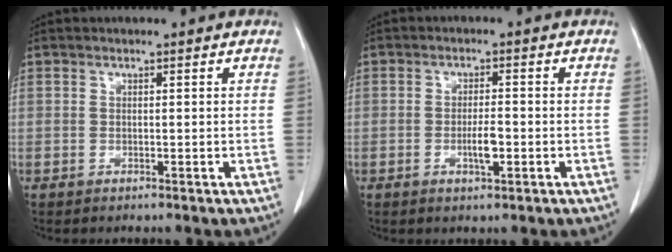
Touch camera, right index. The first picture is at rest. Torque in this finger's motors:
{"motor_torque": [0.54, -0.15, 0.31, 0.07]}